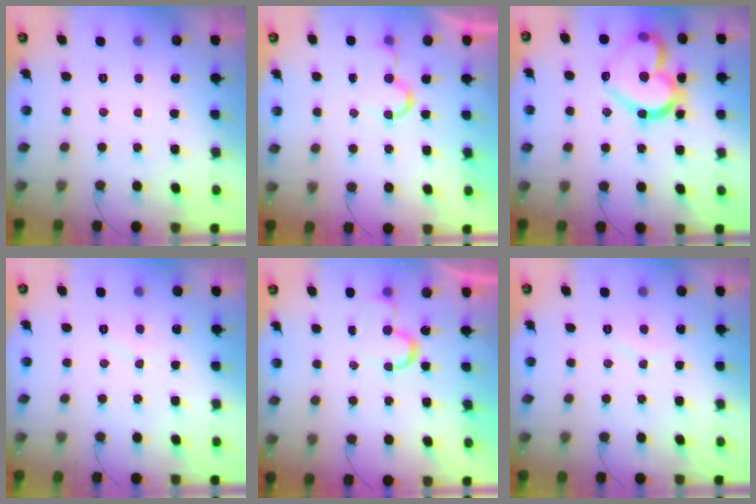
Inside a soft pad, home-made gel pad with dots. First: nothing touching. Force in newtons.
{"total": 5.1, "press": 5.1, "slide": 0.4}
{"total": 20.5, "press": 20.3, "slide": 2.6}
{"total": 4.8, "press": 4.7, "slide": 0.4}
{"total": 5.6, "press": 5.6, "slide": 0.4}
{"total": 5.6, "press": 5.6, "slide": 0.5}